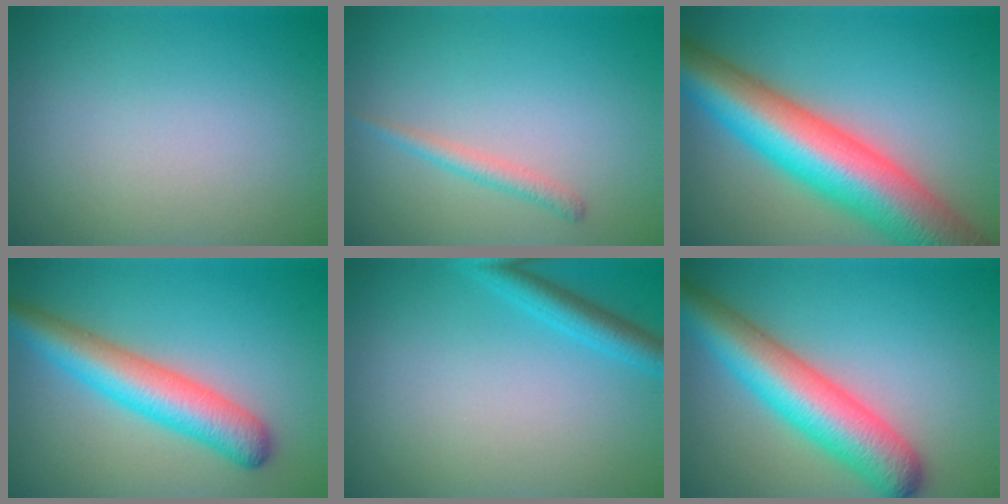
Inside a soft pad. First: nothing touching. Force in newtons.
{"total": 1.5, "press": 1.5, "slide": 0.1}
{"total": 13.6, "press": 13.6, "slide": 0.5}
{"total": 6.4, "press": 6.4, "slide": 0.2}
{"total": 2.7, "press": 2.7, "slide": 0.2}
{"total": 8.5, "press": 8.5, "slide": 0.3}